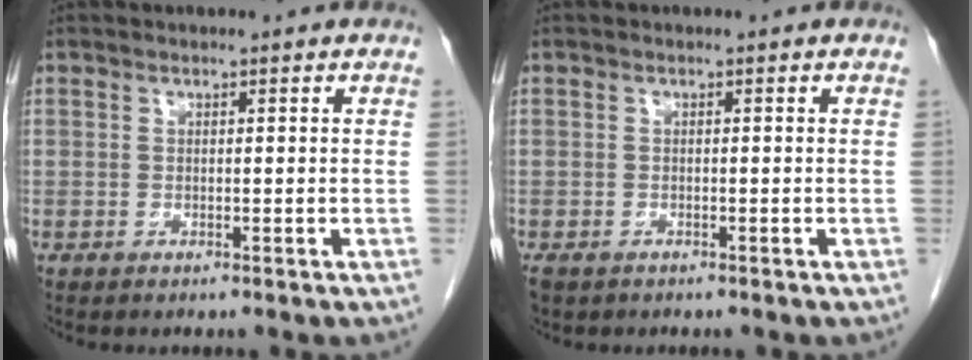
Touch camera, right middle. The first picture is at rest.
{"total": 1.7, "force": [-1.2, 1.0, 0.6], "torque": [-0.018, -0.002, -0.017]}